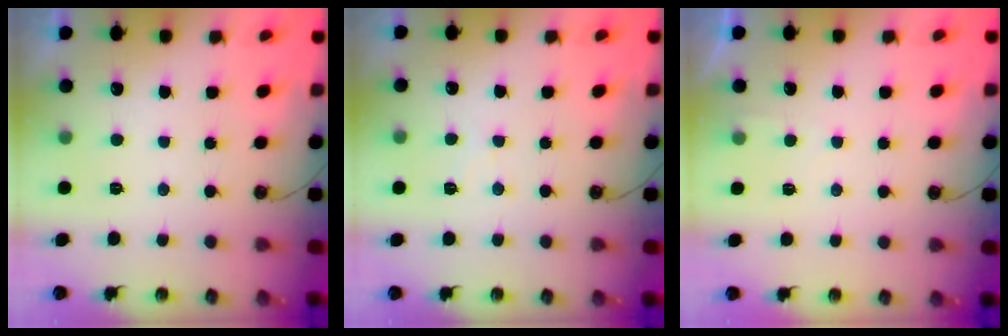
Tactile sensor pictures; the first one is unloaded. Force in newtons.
{"total": 4.7, "press": 4.7, "slide": 0.6}
{"total": 2.8, "press": 2.7, "slide": 0.4}